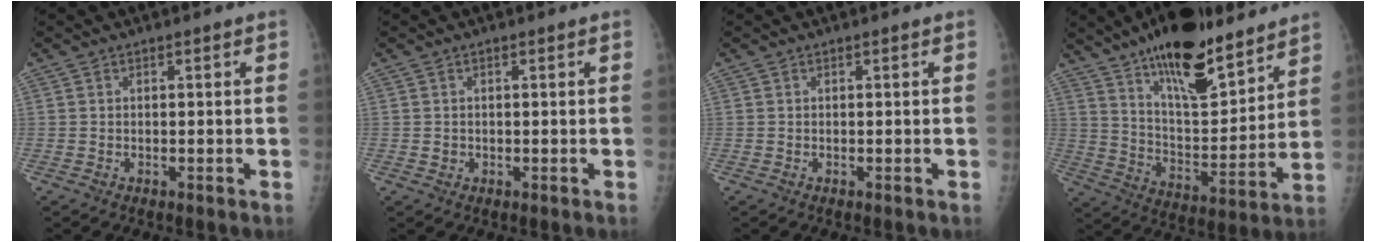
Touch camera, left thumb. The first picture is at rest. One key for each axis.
{"total": 1.0, "fx": 0.0, "fy": 0.9, "fz": 0.3, "tx": -0.002, "ty": 0.001, "tz": 0.003}
{"total": 0.0}
{"total": 21.0, "fx": 14.9, "fy": 7.2, "fz": 13.1, "tx": -0.170, "ty": -0.082, "tz": 0.246}